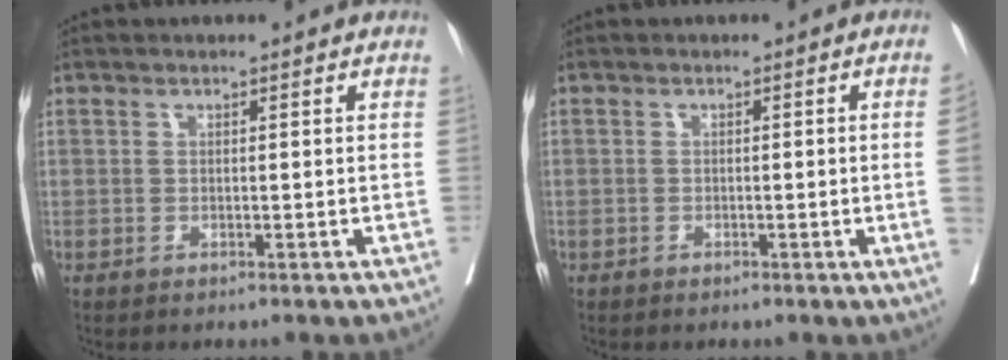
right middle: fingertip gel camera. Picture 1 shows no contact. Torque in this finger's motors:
{"motor_torque": [0.24, -0.47, -0.60, -0.21]}